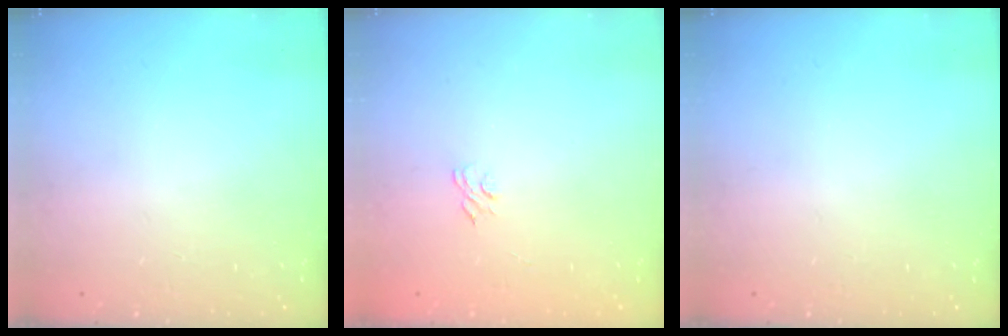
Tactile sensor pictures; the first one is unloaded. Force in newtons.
{"total": 4.2, "press": 4.0, "slide": 1.1}
{"total": 0.0}